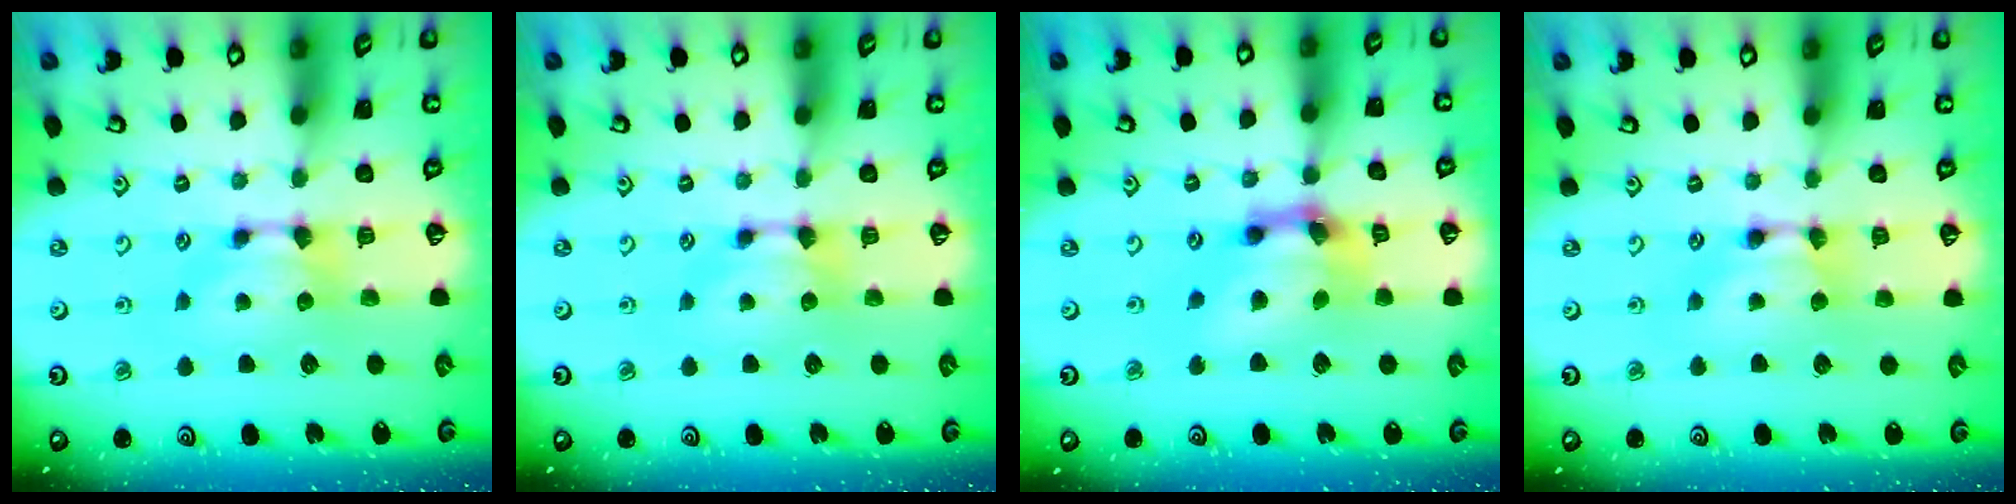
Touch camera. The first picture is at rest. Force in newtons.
{"total": 0.0}
{"total": 7.7, "press": 7.2, "slide": 2.8}
{"total": 1.6, "press": 1.6, "slide": 0.2}